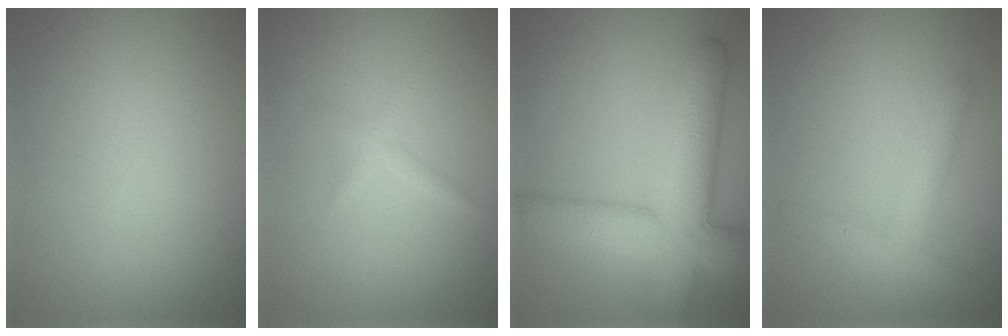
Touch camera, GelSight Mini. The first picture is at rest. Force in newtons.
{"total": 1.1, "press": 1.1, "slide": 0.0}
{"total": 8.5, "press": 8.5, "slide": 0.5}
{"total": 2.7, "press": 2.7, "slide": 0.3}